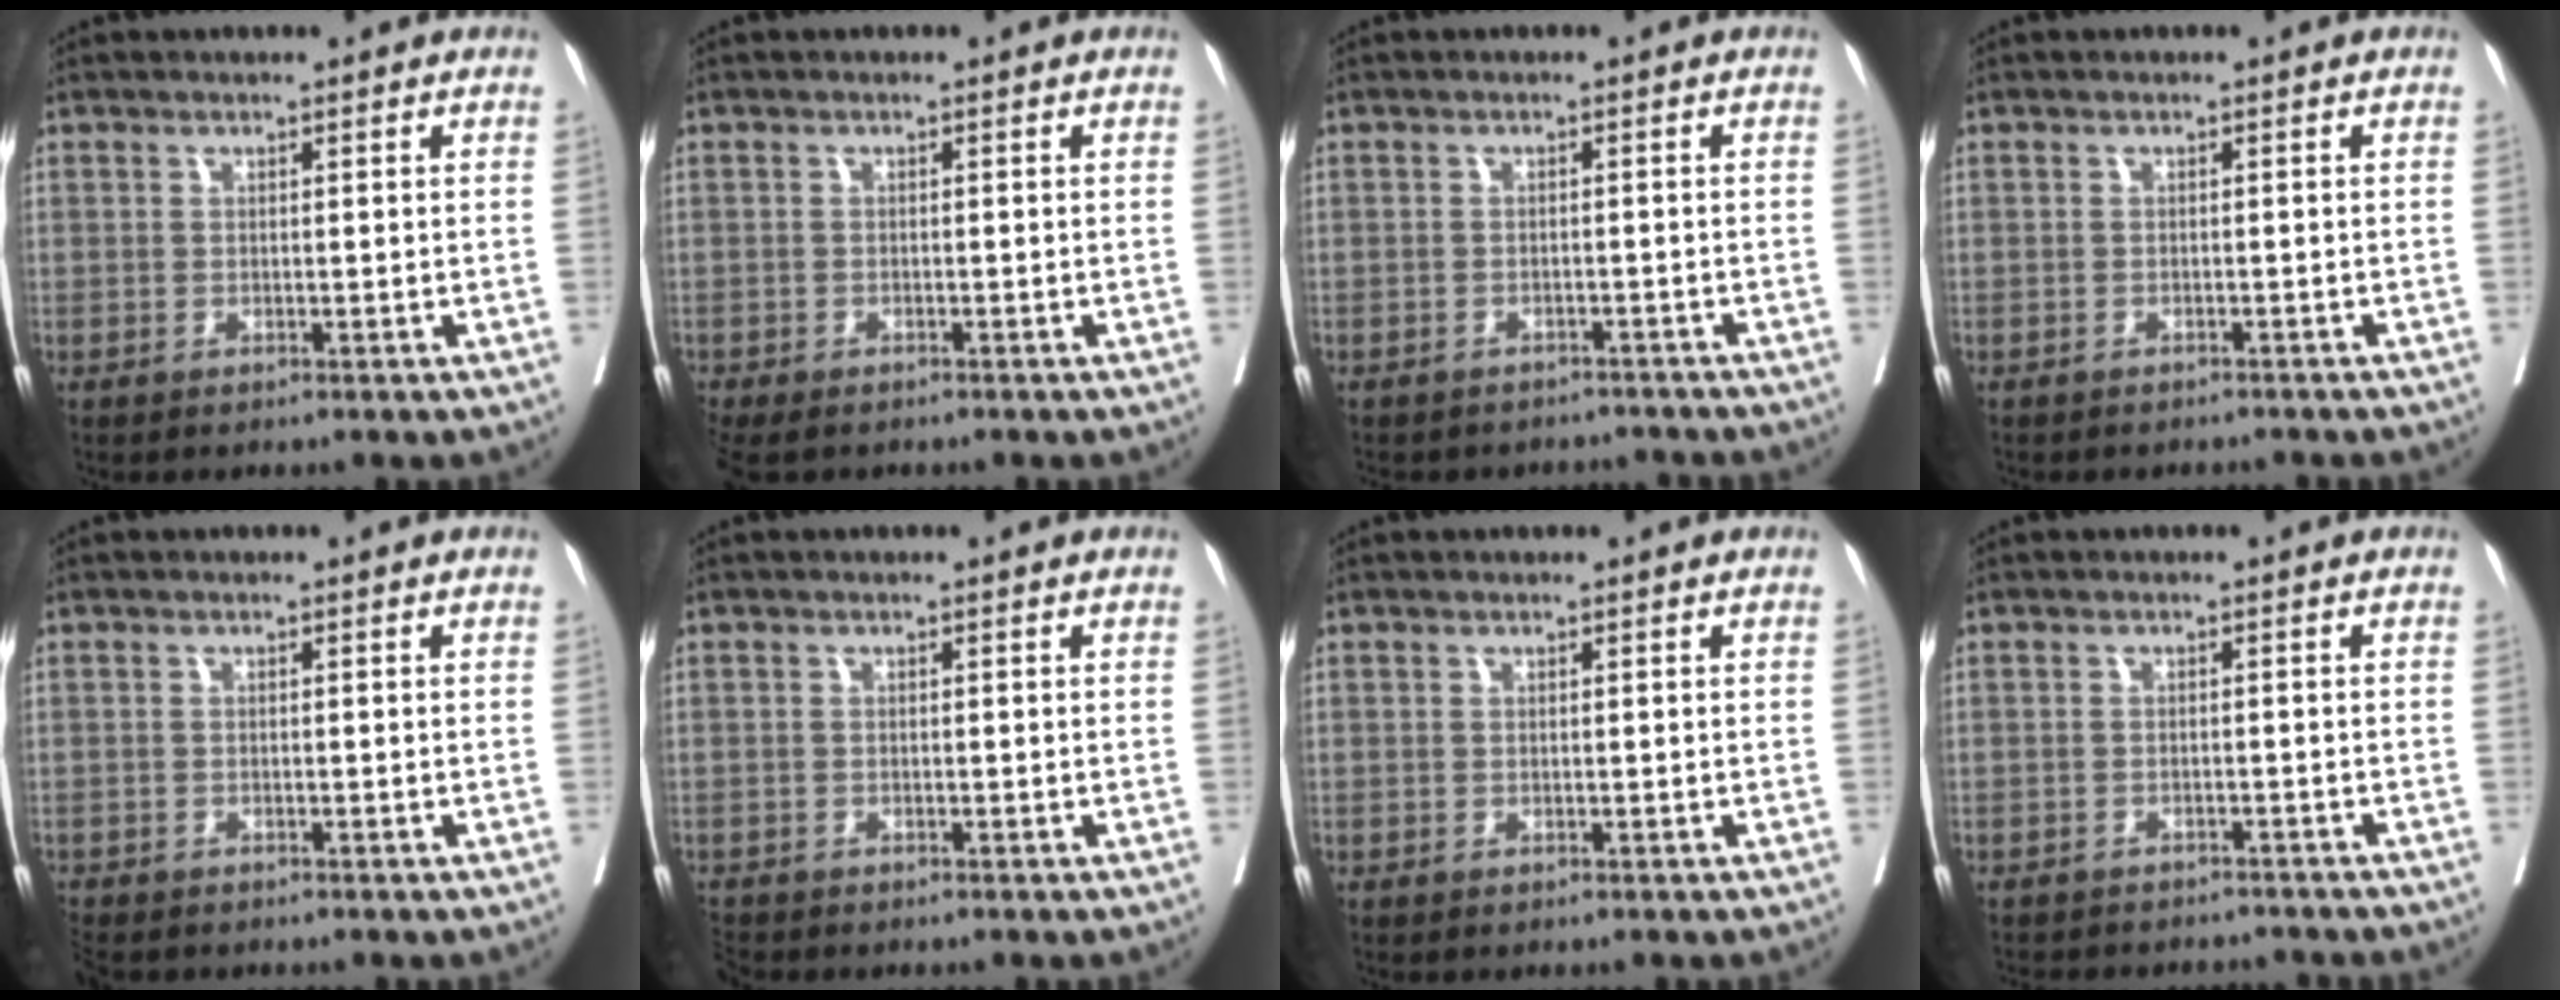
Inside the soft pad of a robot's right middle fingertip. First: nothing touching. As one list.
[{"total": 5.4, "force": [-4.3, 2.1, 2.5], "torque": [-0.047, -0.012, -0.068]}, {"total": 8.7, "force": [-8.1, 2.9, 1.4], "torque": [-0.031, 0.005, -0.093]}, {"total": 4.3, "force": [-4.0, 1.1, 1.0], "torque": [-0.014, -0.005, -0.048]}, {"total": 4.2, "force": [-3.7, 1.4, 1.5], "torque": [-0.034, -0.011, -0.066]}, {"total": 1.8, "force": [-1.7, 0.4, 0.0], "torque": [-0.001, -0.009, -0.033]}, {"total": 0.0}, {"total": 10.3, "force": [-9.6, 2.7, 2.5], "torque": [-0.050, 0.001, -0.114]}]